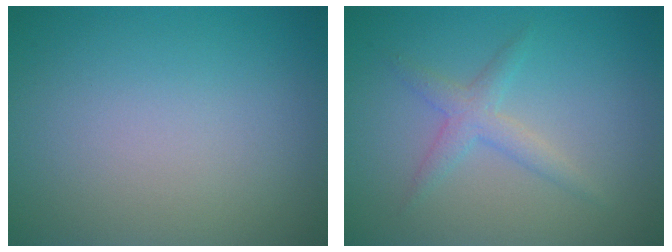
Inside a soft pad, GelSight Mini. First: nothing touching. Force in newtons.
{"total": 2.1, "press": 2.1, "slide": 0.1}